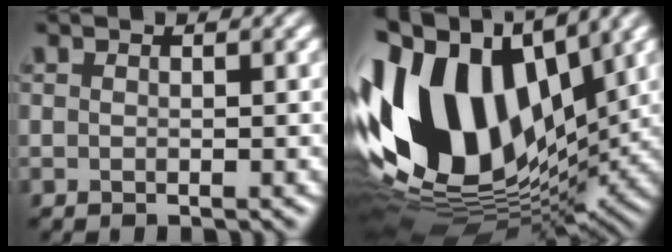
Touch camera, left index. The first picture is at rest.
{"total": 17.4, "force": [2.9, 11.0, 13.1], "torque": [-0.293, 0.030, 0.045]}